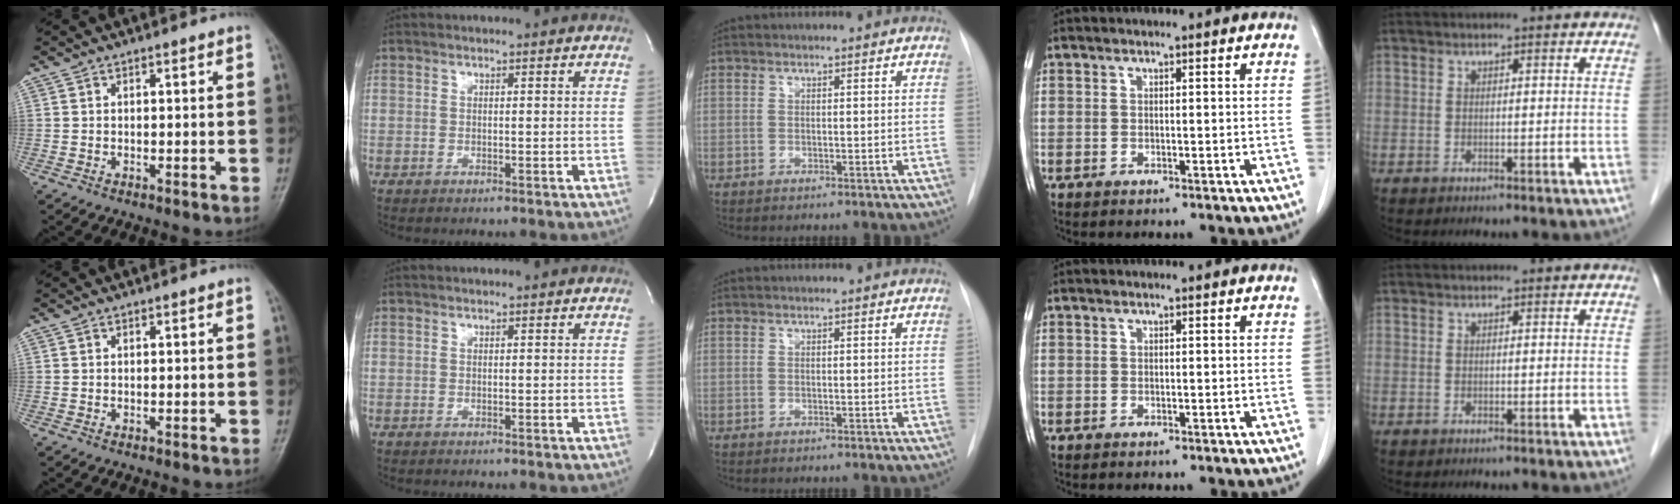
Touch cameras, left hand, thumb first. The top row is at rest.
{}